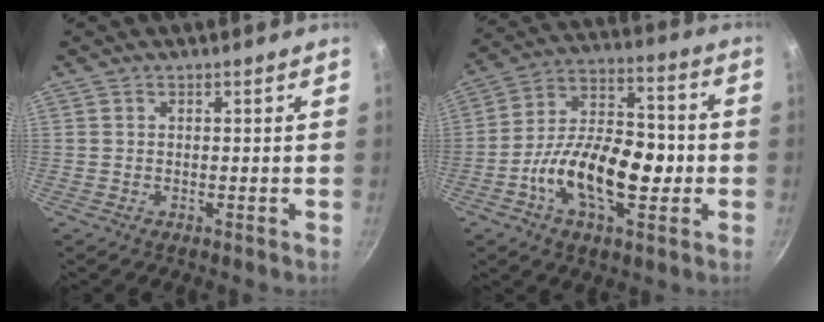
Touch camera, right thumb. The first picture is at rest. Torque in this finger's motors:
{"motor_torque": [0.49, 1.72, 1.43, -0.82, 0.17]}